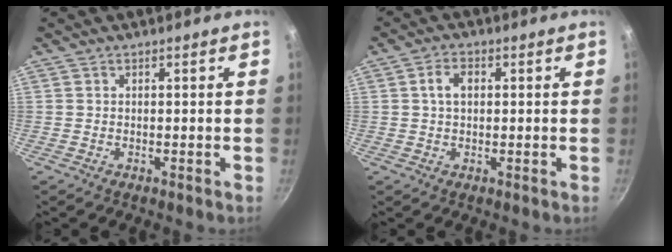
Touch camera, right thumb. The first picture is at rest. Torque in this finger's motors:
{"motor_torque": [0.30, 1.65, 0.74, -0.02, 0.25]}